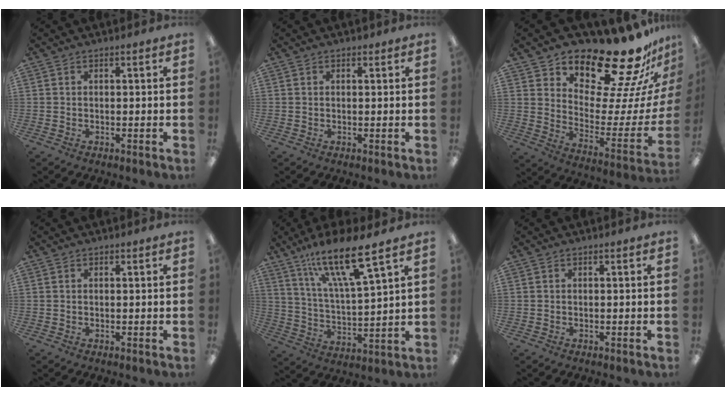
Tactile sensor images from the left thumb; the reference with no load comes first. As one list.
[{"total": 0.6, "force": [0.4, 0.4, 0.1], "torque": [0.005, -0.002, 0.005]}, {"total": 21.6, "force": [18.5, 6.5, 9.0], "torque": [-0.132, -0.150, 0.312]}, {"total": 0.0}, {"total": 15.8, "force": [11.5, 2.9, 10.5], "torque": [-0.198, -0.061, 0.191]}, {"total": 0.0}]